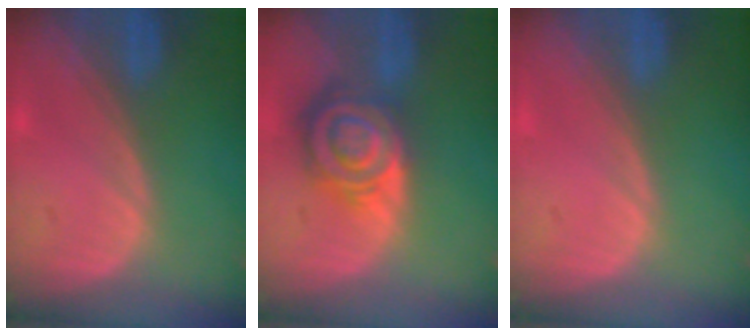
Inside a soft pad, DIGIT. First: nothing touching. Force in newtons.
{"total": 8.5, "press": 7.3, "slide": 4.4}
{"total": 0.0}